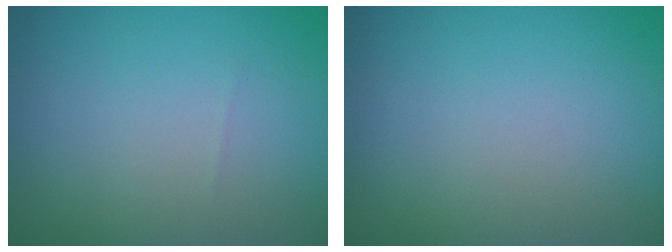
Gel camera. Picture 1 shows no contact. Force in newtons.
{"total": 0.0}